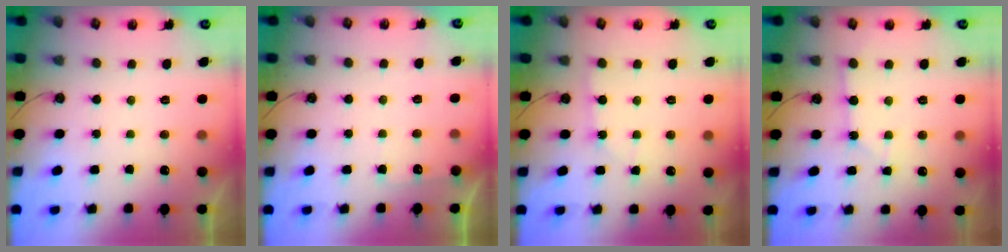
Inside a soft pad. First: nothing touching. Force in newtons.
{"total": 4.0, "press": 4.0, "slide": 0.6}
{"total": 3.2, "press": 3.2, "slide": 0.5}
{"total": 2.3, "press": 2.2, "slide": 0.3}